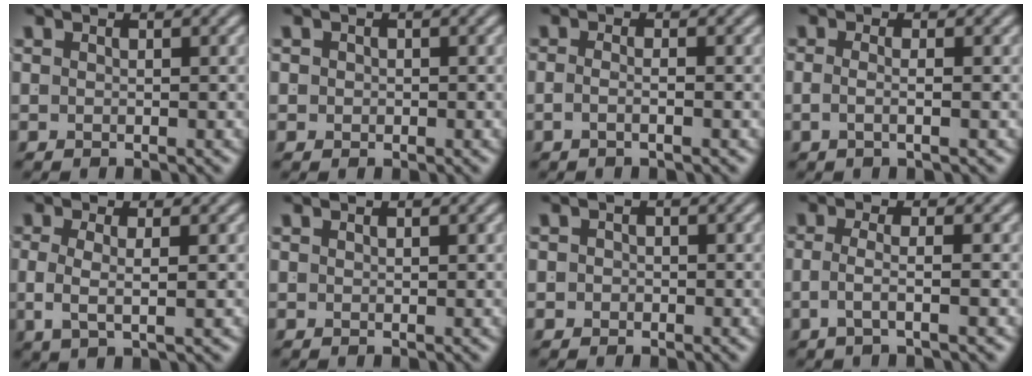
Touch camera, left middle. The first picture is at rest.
{"total": 1.3, "force": [-0.3, 1.2, 0.4], "torque": [-0.015, -0.007, -0.002]}
{"total": 1.6, "force": [-0.9, -0.4, 1.2], "torque": [-0.022, -0.004, -0.015]}
{"total": 1.7, "force": [-0.7, -0.6, 1.4], "torque": [-0.028, -0.008, -0.009]}
{"total": 2.8, "force": [0.0, 0.6, 2.7], "torque": [-0.051, -0.011, 0.007]}
{"total": 0.0}
{"total": 1.3, "force": [-0.8, 1.1, 0.1], "torque": [-0.003, -0.008, -0.012]}
{"total": 2.3, "force": [-1.0, -0.4, 2.0], "torque": [-0.036, -0.011, -0.012]}